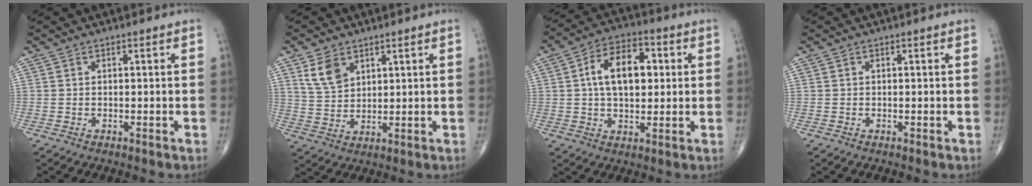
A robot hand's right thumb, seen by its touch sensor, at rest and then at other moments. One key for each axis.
{"total": 6.5, "fx": 3.5, "fy": 4.1, "fz": 3.5, "tx": -0.054, "ty": -0.016, "tz": 0.077}
{"total": 12.6, "fx": 2.1, "fy": 7.4, "fz": 10.0, "tx": -0.148, "ty": 0.014, "tz": 0.029}
{"total": 0.0}